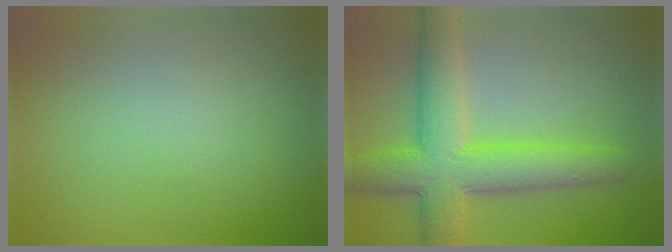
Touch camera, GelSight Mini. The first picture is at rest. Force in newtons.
{"total": 8.2, "press": 8.2, "slide": 0.2}